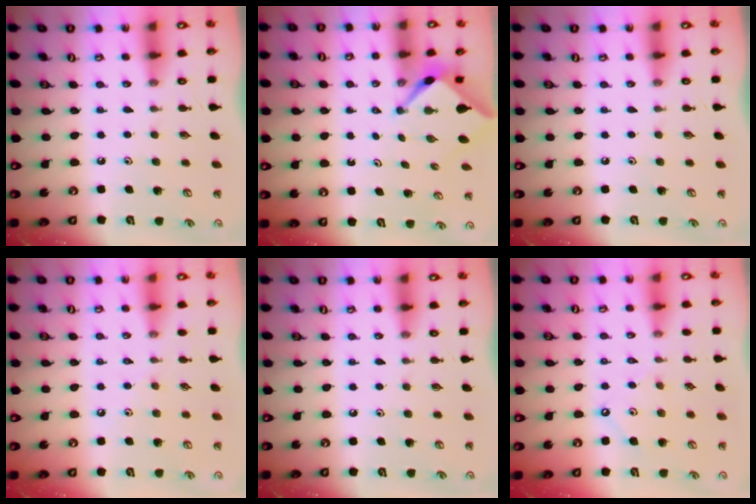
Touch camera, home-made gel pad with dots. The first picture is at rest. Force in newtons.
{"total": 2.5, "press": 2.5, "slide": 0.3}
{"total": 0.0}
{"total": 2.4, "press": 2.3, "slide": 0.5}
{"total": 0.0}
{"total": 2.6, "press": 2.6, "slide": 0.4}